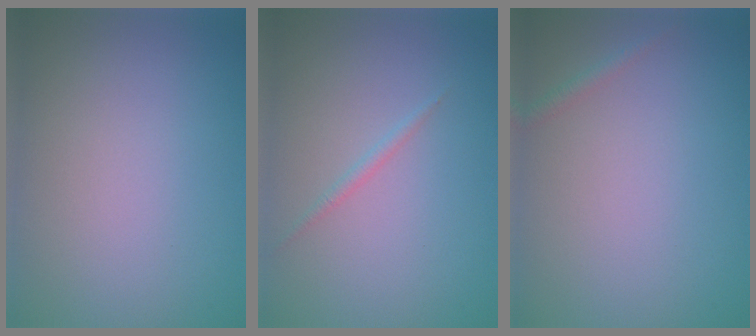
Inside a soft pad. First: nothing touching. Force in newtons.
{"total": 0.7, "press": 0.7, "slide": 0.0}
{"total": 0.8, "press": 0.7, "slide": 0.1}